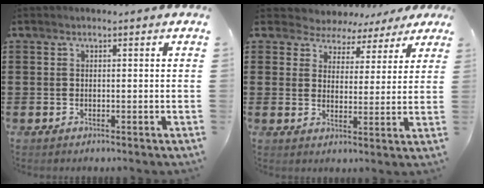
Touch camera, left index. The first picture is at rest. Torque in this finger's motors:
{"motor_torque": [2.14, 0.00, 0.57, -0.02]}